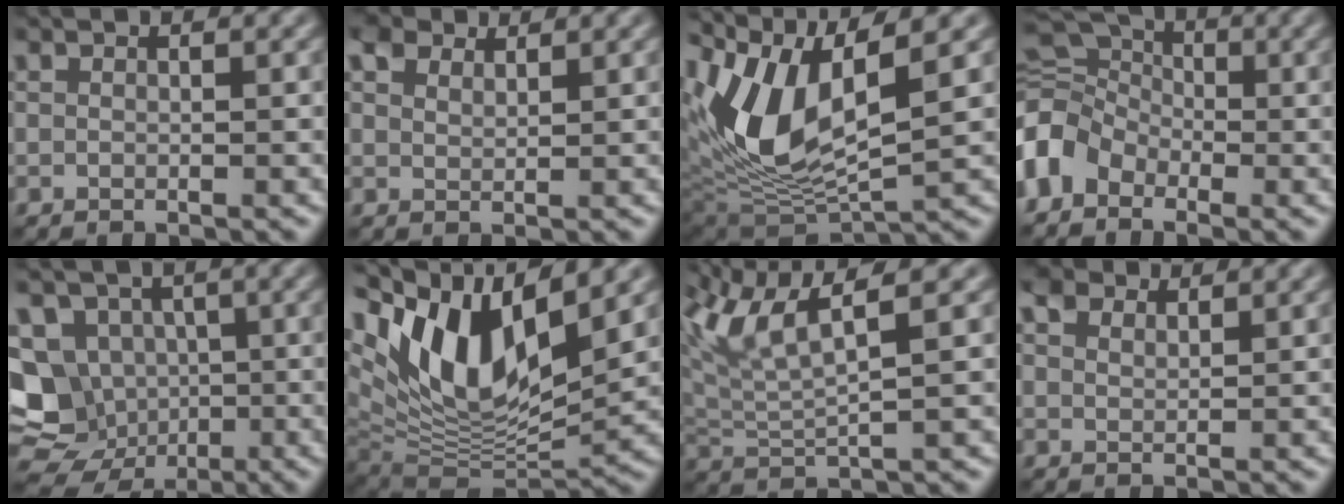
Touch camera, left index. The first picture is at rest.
{"total": 2.9, "force": [2.4, 1.2, 1.1], "torque": [-0.028, 0.007, 0.039]}
{"total": 9.6, "force": [3.2, 4.2, 8.0], "torque": [-0.166, -0.009, 0.062]}
{"total": 8.0, "force": [-1.2, 6.0, 5.1], "torque": [-0.095, 0.025, -0.043]}
{"total": 12.1, "force": [-2.9, 10.7, 4.8], "torque": [-0.088, -0.021, -0.066]}
{"total": 13.2, "force": [5.9, 5.5, 10.5], "torque": [-0.192, 0.002, 0.111]}
{"total": 6.7, "force": [3.7, 1.9, 5.3], "torque": [-0.123, 0.009, 0.069]}
{"total": 2.6, "force": [2.1, 1.1, 0.9], "torque": [-0.024, 0.007, 0.036]}